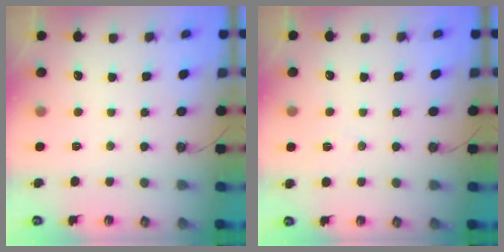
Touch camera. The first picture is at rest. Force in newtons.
{"total": 4.1, "press": 3.5, "slide": 2.1}